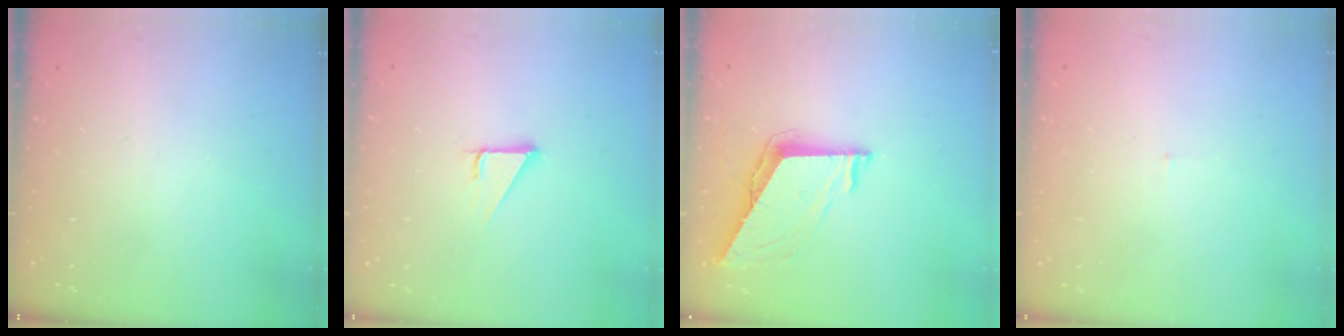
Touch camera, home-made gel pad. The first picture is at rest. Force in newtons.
{"total": 2.9, "press": 2.9, "slide": 0.1}
{"total": 7.1, "press": 7.1, "slide": 0.2}
{"total": 3.0, "press": 3.0, "slide": 0.2}